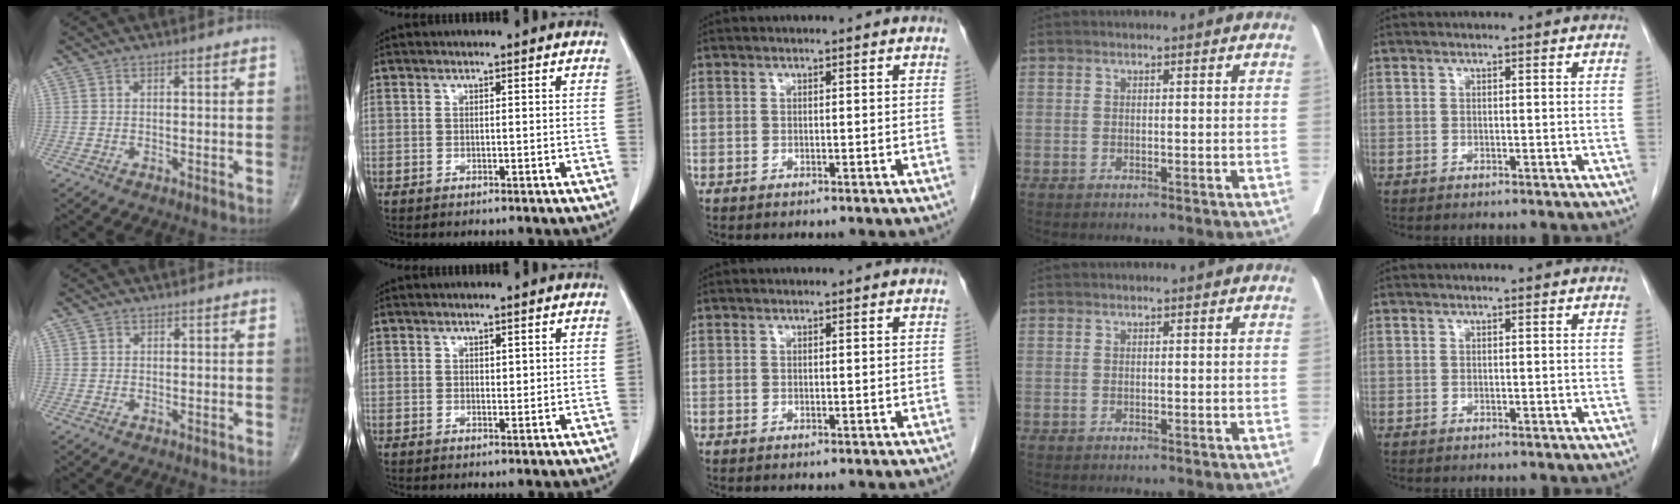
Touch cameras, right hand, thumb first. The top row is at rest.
{"thumb": {"total": 0.8, "force": [0.4, 0.7, 0.1], "torque": [0.005, -0.001, 0.005]}, "index": {"total": 1.0, "force": [0.4, 0.6, 0.7], "torque": [-0.007, -0.003, 0.006]}}